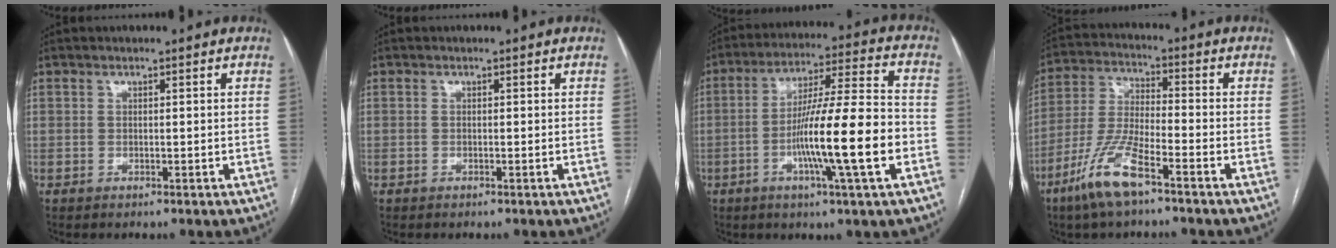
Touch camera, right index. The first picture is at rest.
{"total": 0.0}
{"total": 15.8, "force": [-4.3, -0.2, 15.2], "torque": [-0.257, -0.002, -0.077]}
{"total": 10.2, "force": [-6.3, 1.7, 7.8], "torque": [-0.170, -0.013, -0.128]}